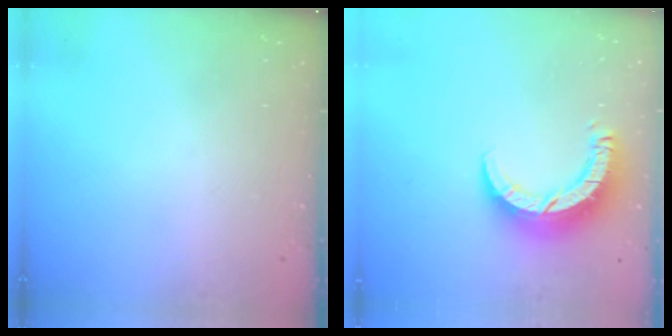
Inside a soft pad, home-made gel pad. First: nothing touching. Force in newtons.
{"total": 9.9, "press": 9.8, "slide": 1.0}